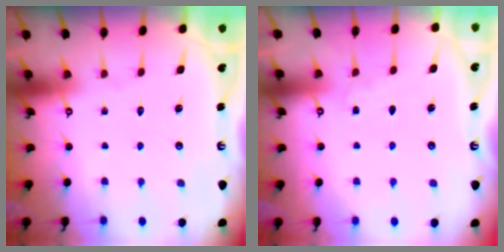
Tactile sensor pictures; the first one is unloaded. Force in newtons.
{"total": 2.8, "press": 2.7, "slide": 0.3}